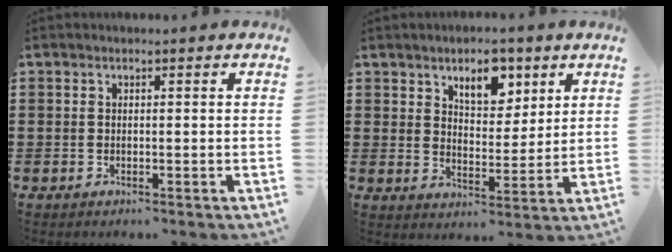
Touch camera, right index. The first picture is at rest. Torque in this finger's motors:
{"motor_torque": [0.95, 0.79, 0.31, 0.09]}